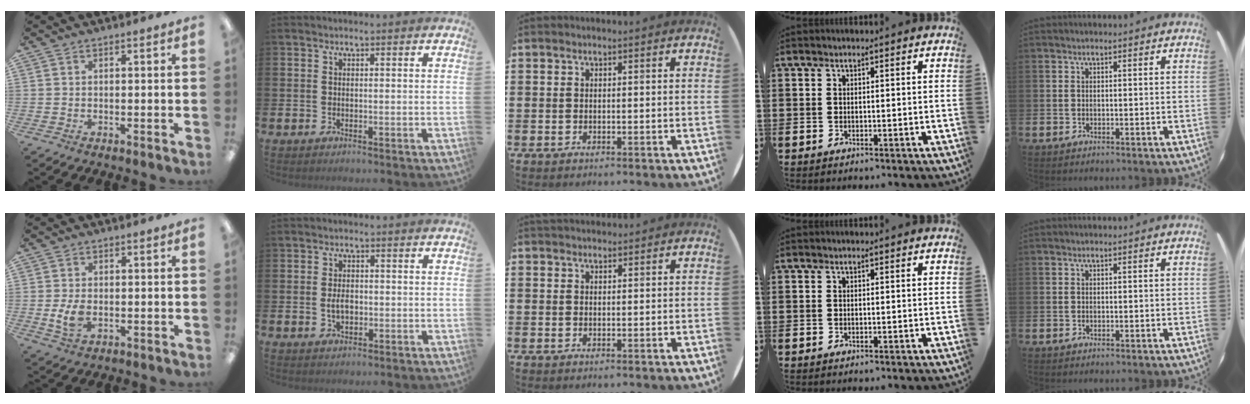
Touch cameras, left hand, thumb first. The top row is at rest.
{"thumb": {"total": 5.6, "force": [-0.7, 3.5, 4.3], "torque": [-0.083, -0.003, -0.015]}, "index": {"total": 2.7, "force": [-0.2, 1.7, 2.1], "torque": [-0.030, 0.001, -0.007]}, "middle": {"total": 0.9, "force": [0.9, 0.2, 0.0], "torque": [0.000, 0.001, 0.017]}}